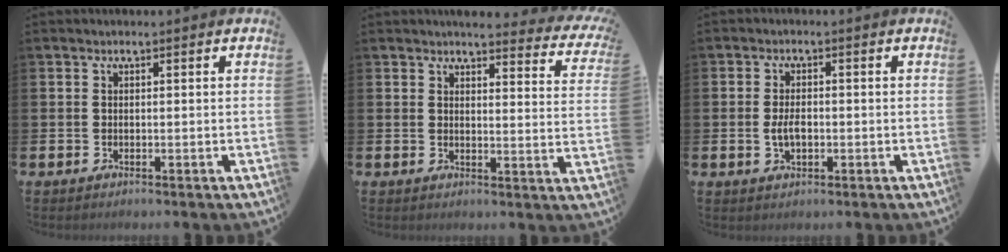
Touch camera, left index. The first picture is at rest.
{"total": 3.4, "force": [3.3, 0.5, 0.6], "torque": [-0.011, -0.029, 0.052]}
{"total": 2.9, "force": [-0.3, 1.6, 2.5], "torque": [-0.032, -0.002, -0.009]}